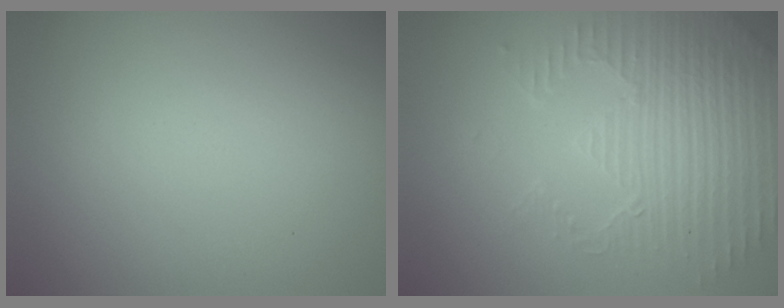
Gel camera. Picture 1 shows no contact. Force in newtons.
{"total": 4.2, "press": 4.1, "slide": 0.9}